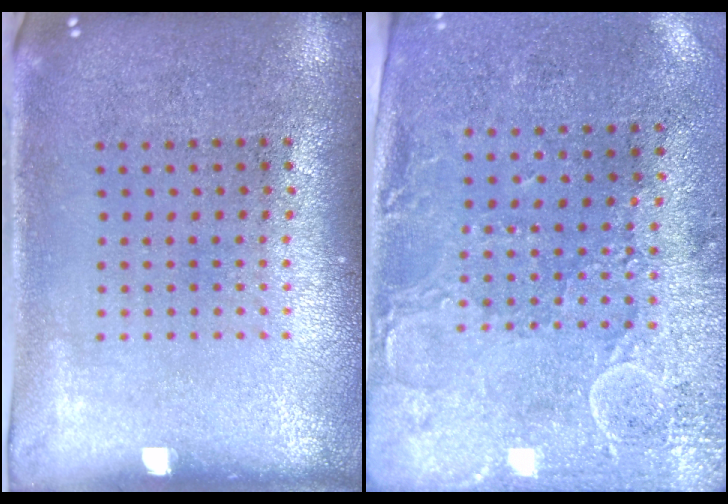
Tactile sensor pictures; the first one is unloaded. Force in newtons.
{"total": 3.0, "press": 2.4, "slide": 1.7}